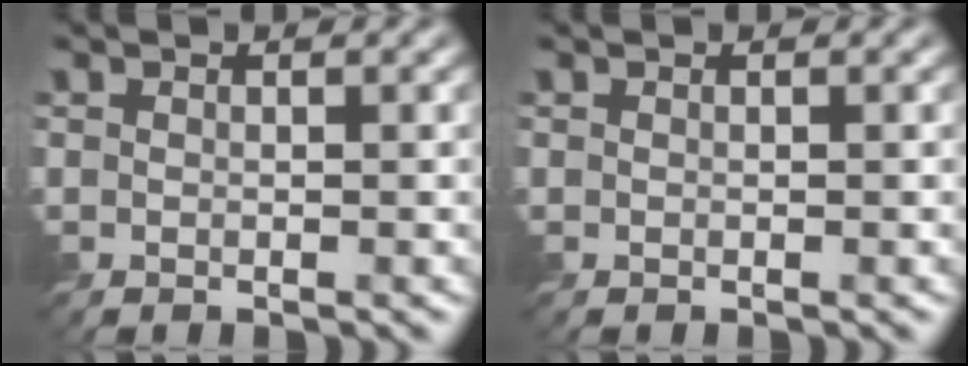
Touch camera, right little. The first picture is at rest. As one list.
[{"total": 0.0}]